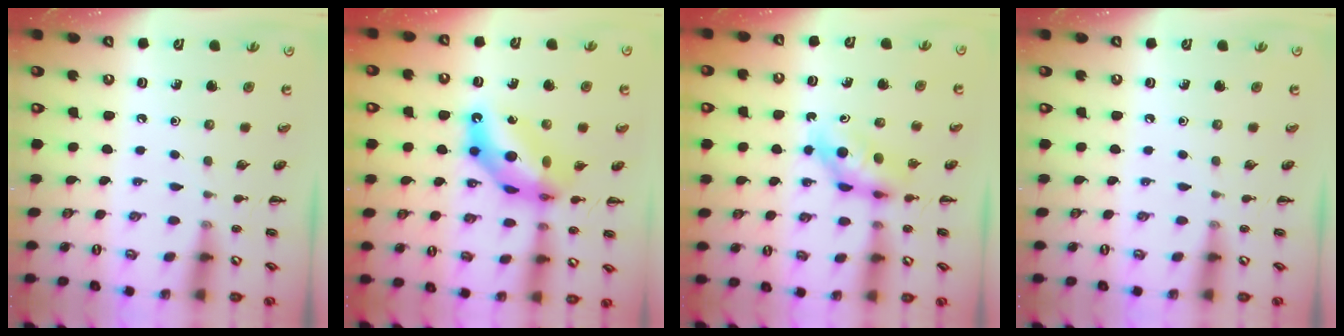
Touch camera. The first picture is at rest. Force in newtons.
{"total": 11.9, "press": 11.4, "slide": 3.6}
{"total": 5.1, "press": 5.0, "slide": 0.7}
{"total": 0.0}